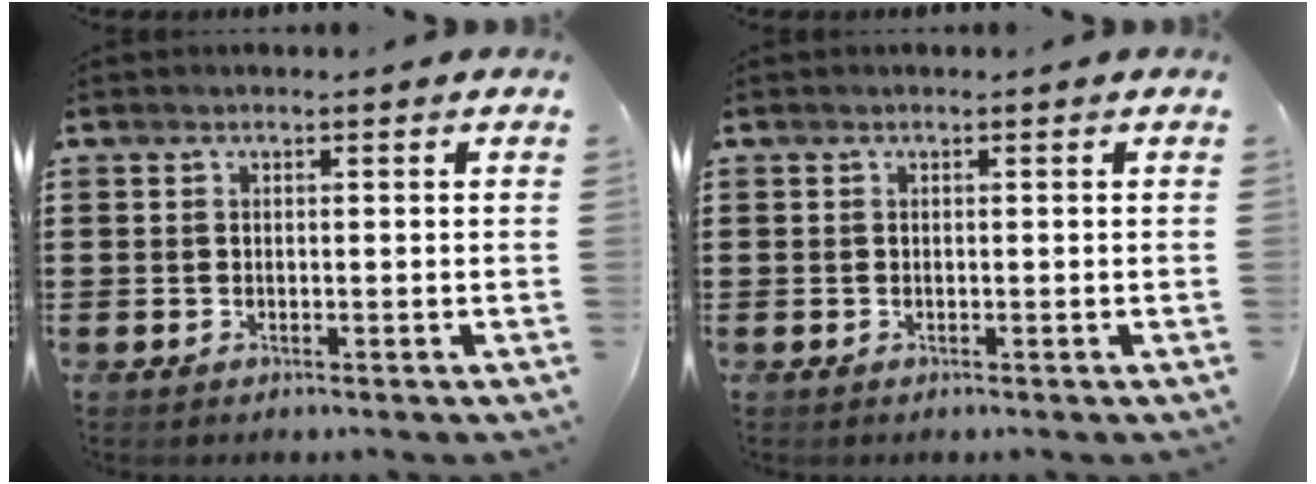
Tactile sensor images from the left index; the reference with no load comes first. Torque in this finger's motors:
{"motor_torque": [0.00, 0.00, 0.00, 0.00]}